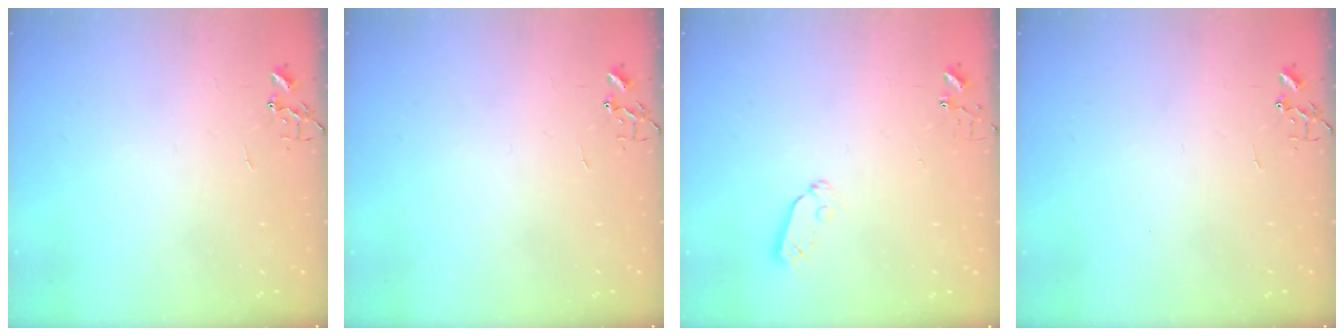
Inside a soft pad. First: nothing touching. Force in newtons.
{"total": 0.0}
{"total": 3.7, "press": 3.6, "slide": 0.5}
{"total": 0.0}